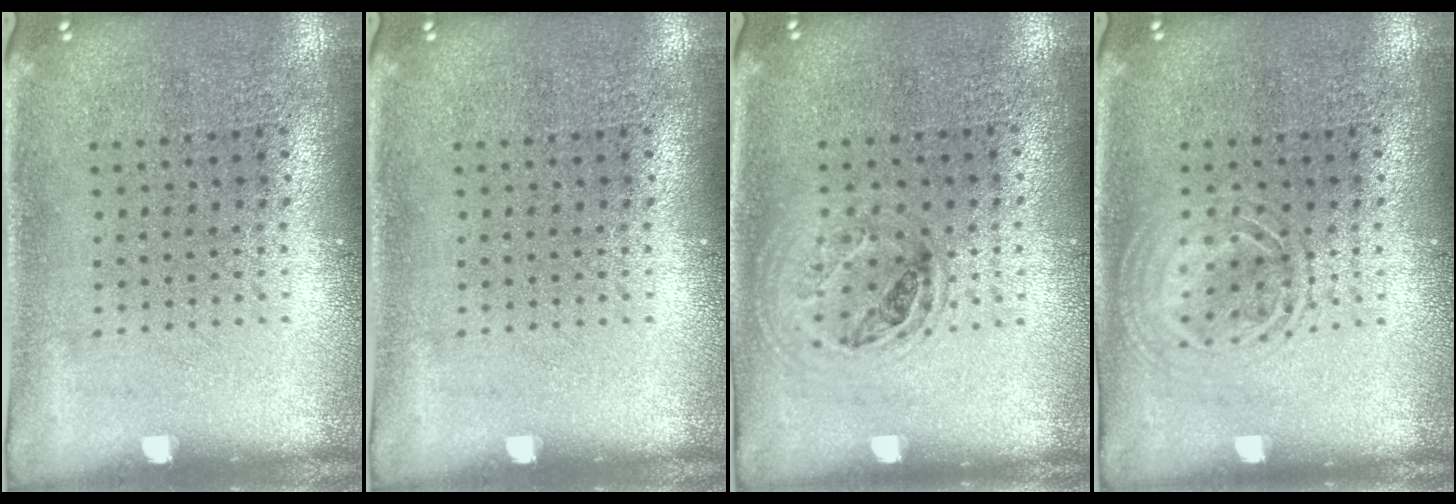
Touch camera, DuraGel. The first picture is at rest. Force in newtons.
{"total": 0.0}
{"total": 1.0, "press": 1.0, "slide": 0.4}
{"total": 1.2, "press": 1.2, "slide": 0.1}